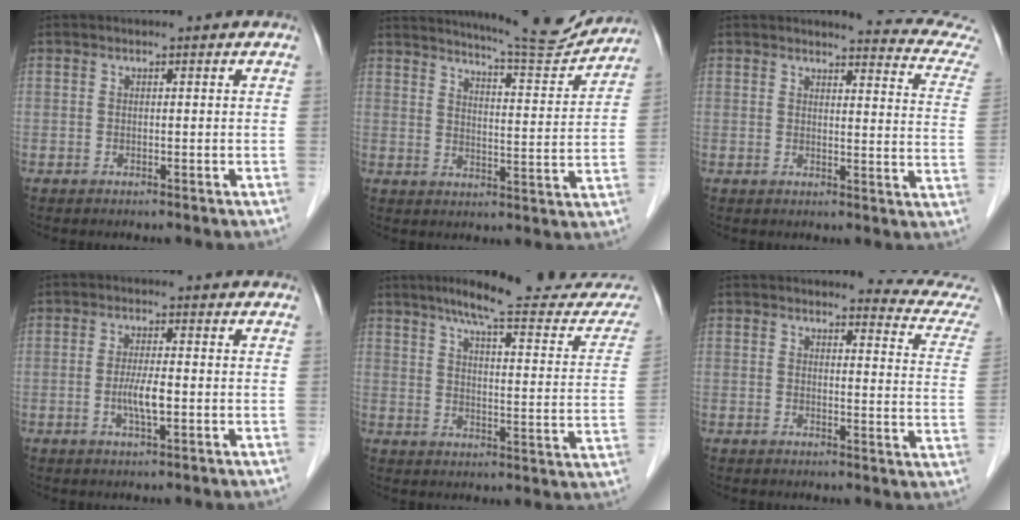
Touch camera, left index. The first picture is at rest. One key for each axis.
{"total": 11.9, "fx": 11.6, "fy": -0.1, "fz": 2.7, "tx": -0.042, "ty": -0.018, "tz": 0.154}
{"total": 12.3, "fx": 12.1, "fy": -0.6, "fz": 2.3, "tx": -0.015, "ty": -0.092, "tz": 0.107}
{"total": 3.6, "fx": -0.8, "fy": 0.4, "fz": 3.5, "tx": -0.072, "ty": -0.004, "tz": -0.015}
{"total": 20.5, "fx": 18.1, "fy": 1.9, "fz": 9.3, "tx": -0.115, "ty": -0.038, "tz": 0.226}
{"total": 9.0, "fx": 9.0, "fy": -0.5, "fz": 0.4, "tx": -0.002, "ty": -0.083, "tz": 0.079}